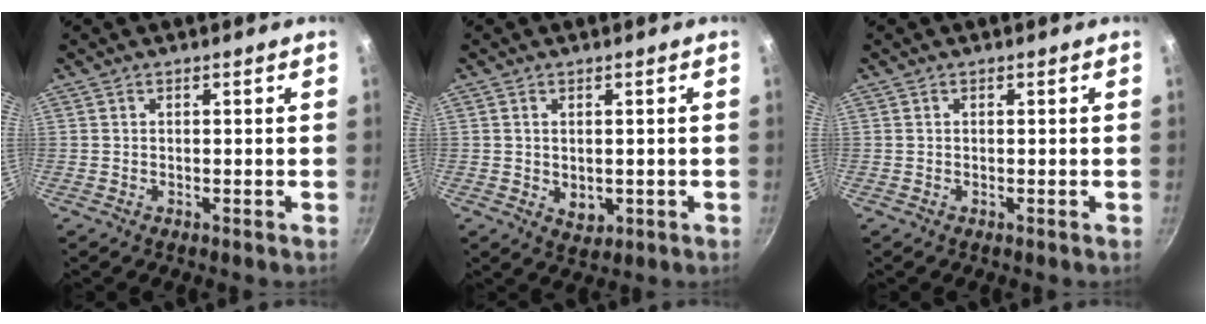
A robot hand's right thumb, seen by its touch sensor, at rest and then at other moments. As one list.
[{"total": 3.3, "force": [0.0, 2.5, 2.2], "torque": [-0.031, -0.009, 0.005]}, {"total": 0.0}]